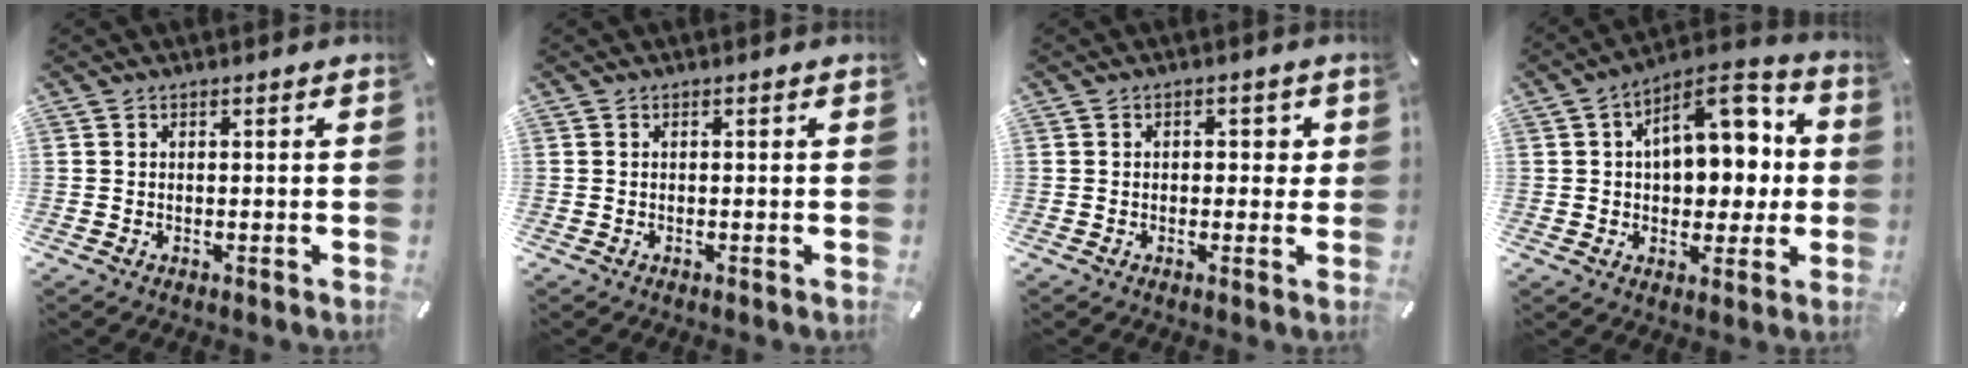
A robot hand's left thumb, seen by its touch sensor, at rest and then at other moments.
{"total": 0.0}
{"total": 2.3, "force": [0.0, 1.7, 1.5], "torque": [-0.006, -0.001, -0.010]}
{"total": 14.6, "force": [3.3, 9.7, 10.5], "torque": [-0.133, -0.022, 0.057]}